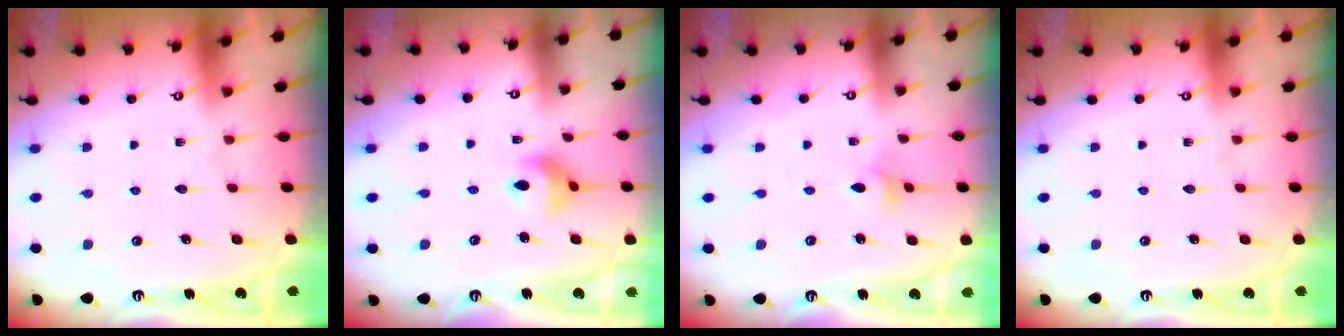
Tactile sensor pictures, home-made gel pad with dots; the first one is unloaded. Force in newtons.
{"total": 8.8, "press": 8.6, "slide": 2.1}
{"total": 3.1, "press": 3.0, "slide": 0.6}
{"total": 0.0}